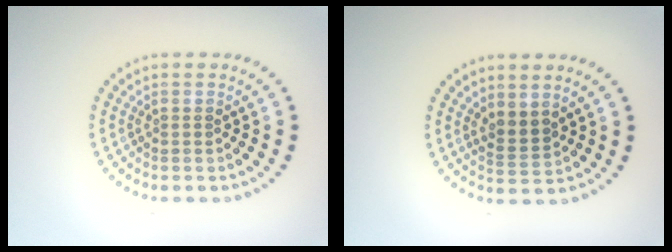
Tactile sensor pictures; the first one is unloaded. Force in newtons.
{"total": 2.0, "press": 1.5, "slide": 1.2}